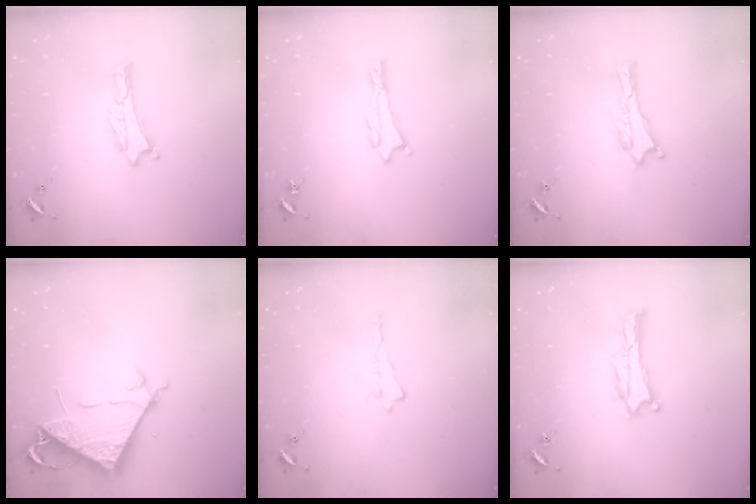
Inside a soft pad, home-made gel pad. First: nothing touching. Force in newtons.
{"total": 0.7, "press": 0.7, "slide": 0.1}
{"total": 0.0}
{"total": 7.3, "press": 7.3, "slide": 0.8}
{"total": 0.0}
{"total": 0.0}